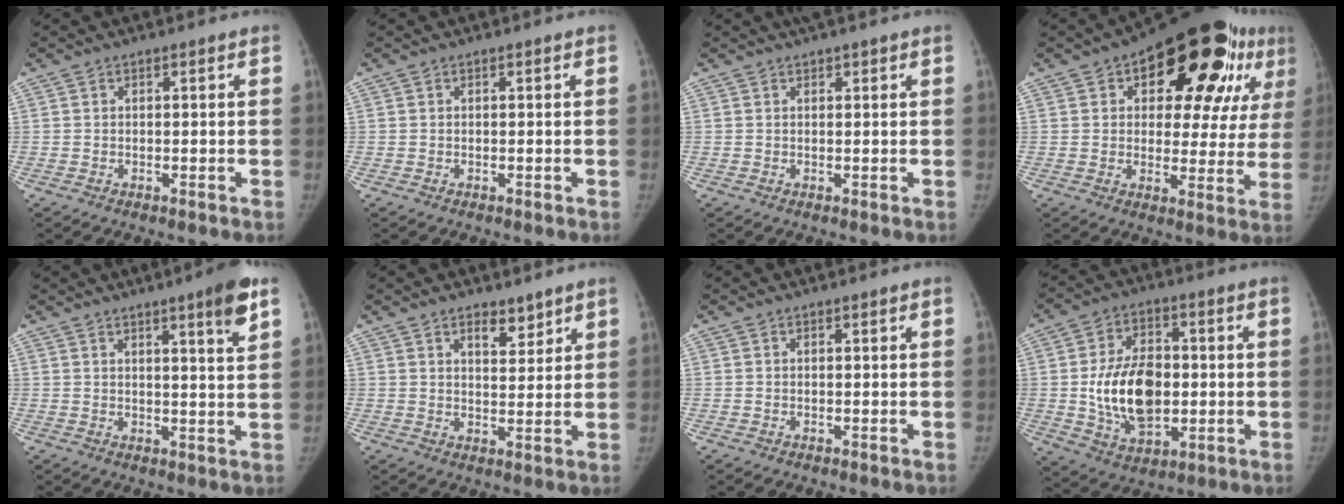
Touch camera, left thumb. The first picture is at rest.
{"total": 0.0}
{"total": 1.9, "force": [1.4, 0.5, 1.2], "torque": [-0.014, 0.009, 0.022]}
{"total": 25.0, "force": [11.4, 12.0, 18.8], "torque": [-0.204, 0.003, 0.158]}
{"total": 6.9, "force": [3.9, 0.5, 5.6], "torque": [-0.072, -0.021, 0.052]}
{"total": 4.7, "force": [3.4, 2.1, 2.5], "torque": [-0.017, -0.025, 0.055]}
{"total": 0.0}
{"total": 15.9, "force": [-0.7, 10.1, 12.2], "torque": [-0.184, 0.003, -0.002]}